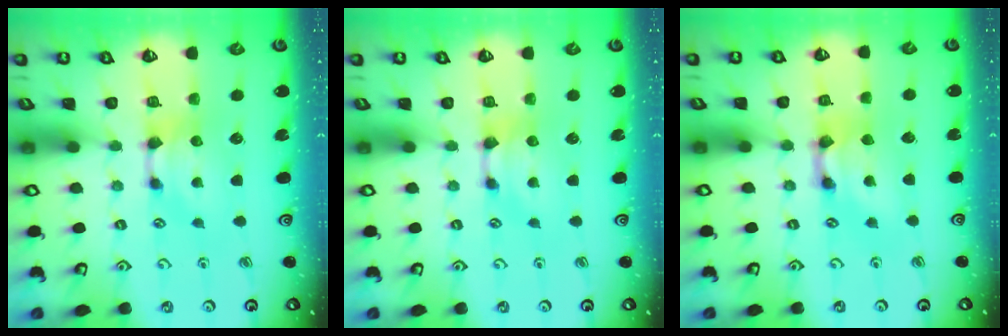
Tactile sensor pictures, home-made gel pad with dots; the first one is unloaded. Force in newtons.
{"total": 0.0}
{"total": 3.0, "press": 3.0, "slide": 0.2}